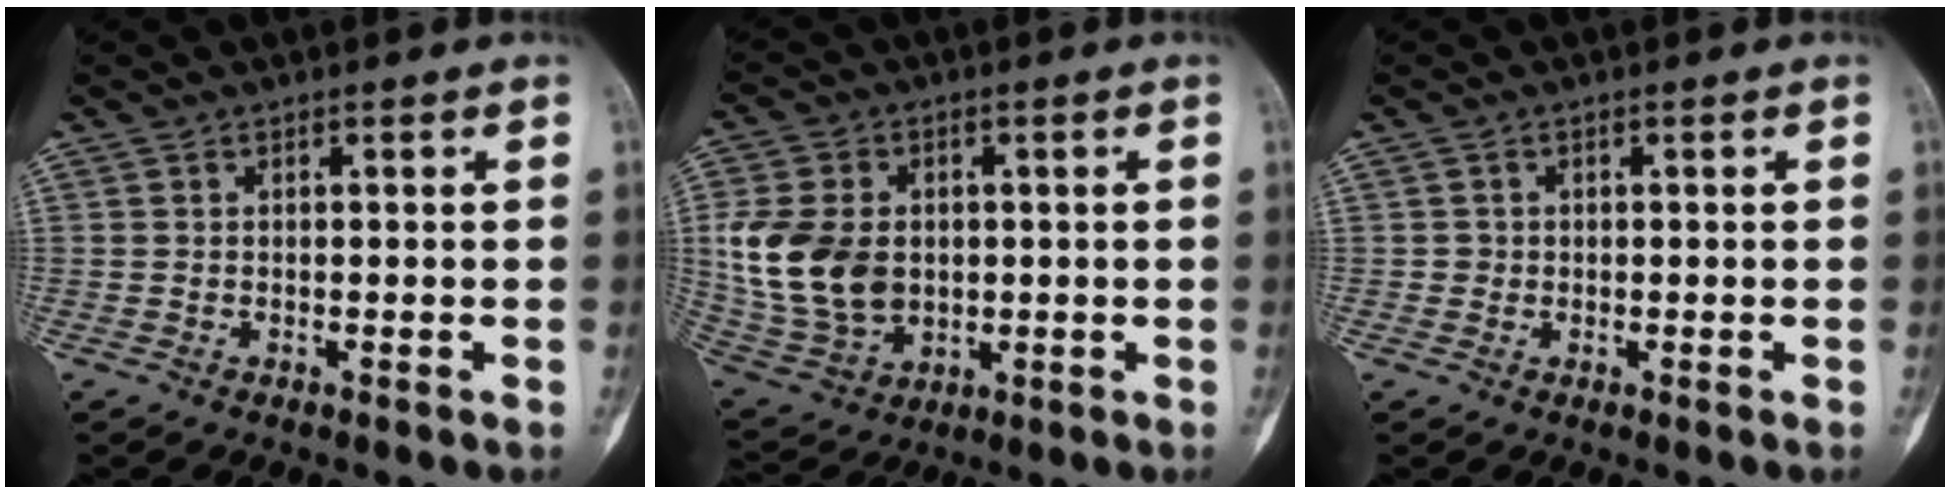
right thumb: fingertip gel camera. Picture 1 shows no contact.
{"total": 15.2, "force": [0.9, 11.2, 10.2], "torque": [-0.189, -0.004, 0.034]}
{"total": 1.0, "force": [0.0, 1.0, 0.0], "torque": [0.007, 0.005, -0.001]}